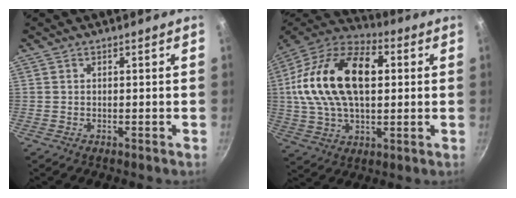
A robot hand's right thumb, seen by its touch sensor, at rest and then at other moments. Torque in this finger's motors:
{"motor_torque": [-0.02, 1.43, 0.85, -0.45, 0.36]}